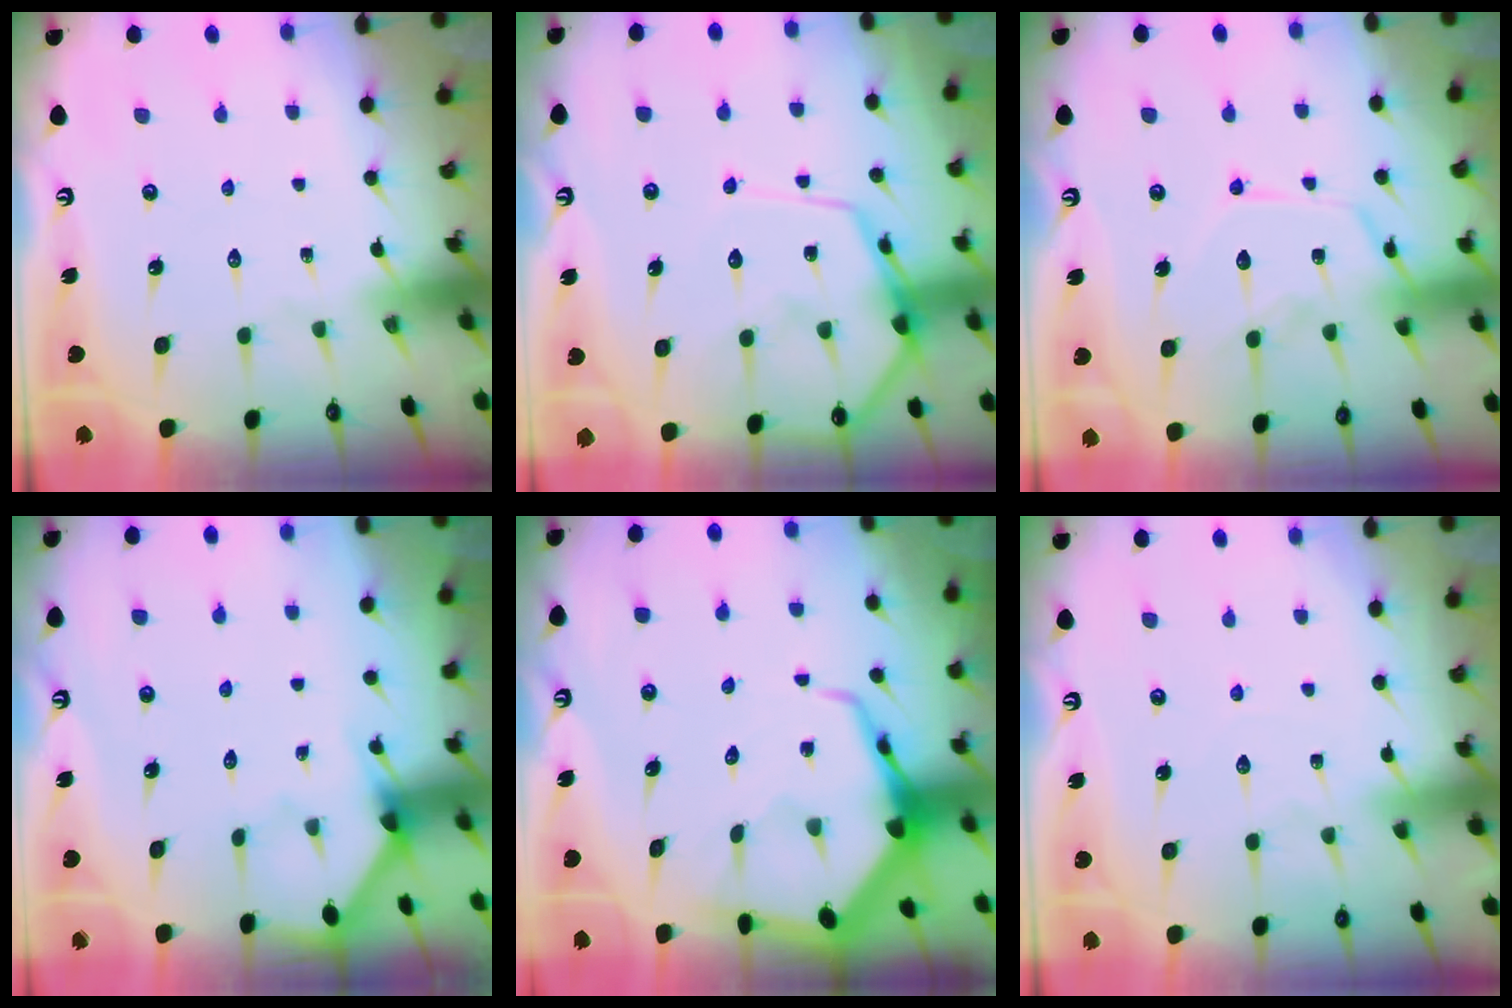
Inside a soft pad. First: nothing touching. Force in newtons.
{"total": 11.6, "press": 11.5, "slide": 1.4}
{"total": 13.5, "press": 13.4, "slide": 1.2}
{"total": 2.6, "press": 2.6, "slide": 0.3}
{"total": 10.2, "press": 10.1, "slide": 1.1}
{"total": 2.7, "press": 2.7, "slide": 0.3}